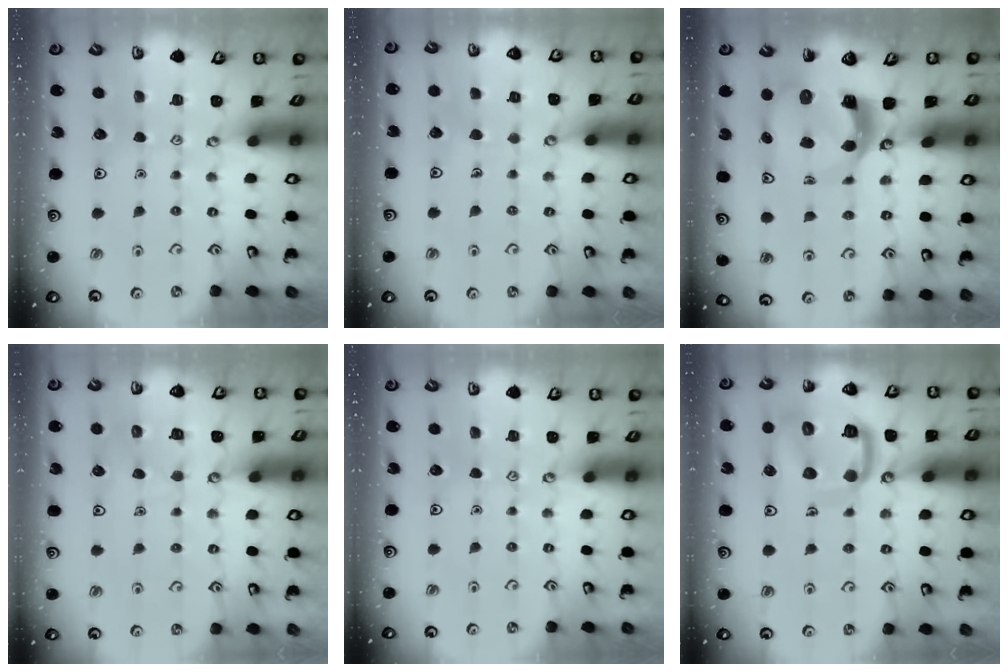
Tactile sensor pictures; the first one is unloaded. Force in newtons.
{"total": 2.3, "press": 2.3, "slide": 0.1}
{"total": 6.5, "press": 6.4, "slide": 1.0}
{"total": 5.2, "press": 5.2, "slide": 0.5}
{"total": 0.0}
{"total": 16.4, "press": 16.3, "slide": 1.8}